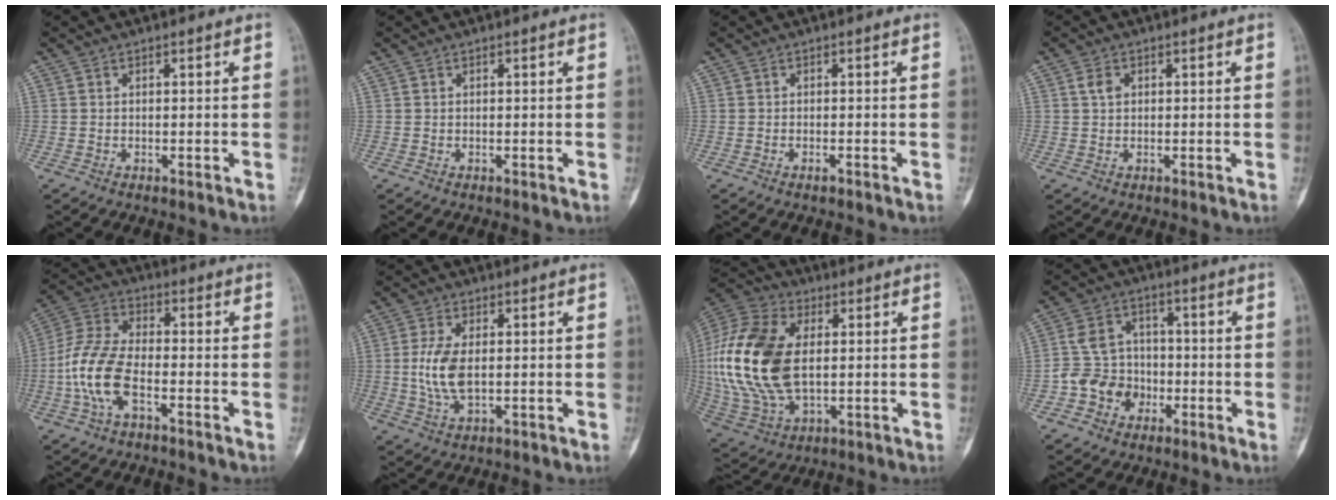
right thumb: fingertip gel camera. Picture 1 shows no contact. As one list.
[{"total": 0.0}, {"total": 0.8, "force": [-0.6, 0.2, 0.5], "torque": [-0.008, 0.003, -0.011]}, {"total": 2.0, "force": [0.5, 1.5, 1.3], "torque": [-0.022, 0.004, 0.008]}, {"total": 11.7, "force": [-3.6, 5.7, 9.5], "torque": [-0.210, 0.032, -0.076]}, {"total": 7.8, "force": [0.1, 3.9, 6.8], "torque": [-0.151, -0.005, 0.006]}, {"total": 23.1, "force": [1.8, 13.7, 18.5], "torque": [-0.402, -0.006, 0.036]}, {"total": 9.1, "force": [-3.0, 7.9, 3.5], "torque": [-0.029, 0.032, -0.056]}]